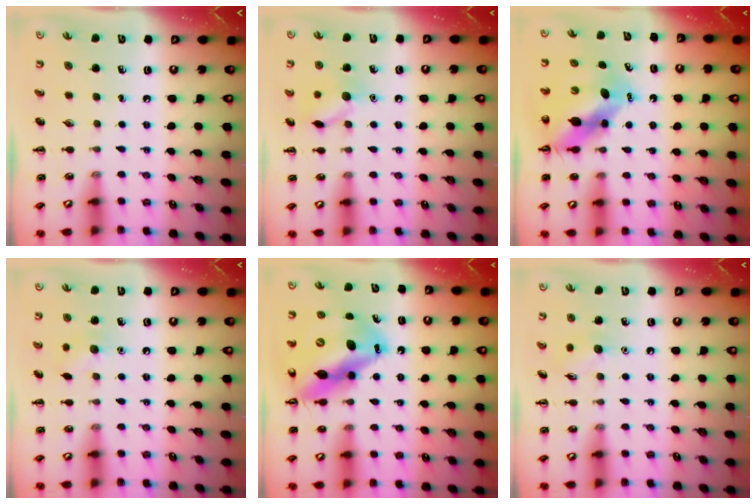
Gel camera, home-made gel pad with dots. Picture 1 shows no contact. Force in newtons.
{"total": 9.9, "press": 9.9, "slide": 0.8}
{"total": 9.3, "press": 9.0, "slide": 2.5}
{"total": 7.1, "press": 6.9, "slide": 1.5}
{"total": 17.0, "press": 16.2, "slide": 5.1}
{"total": 6.3, "press": 6.2, "slide": 1.5}